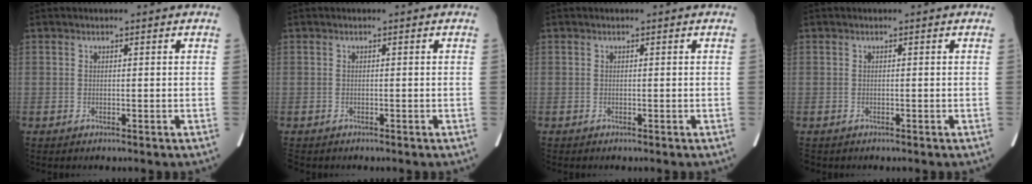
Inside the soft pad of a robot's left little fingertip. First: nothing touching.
{"total": 1.2, "force": [-1.0, 0.6, 0.3], "torque": [-0.010, -0.001, -0.012]}
{"total": 0.0}
{"total": 0.5, "force": [-0.4, 0.3, 0.1], "torque": [-0.009, 0.001, -0.006]}